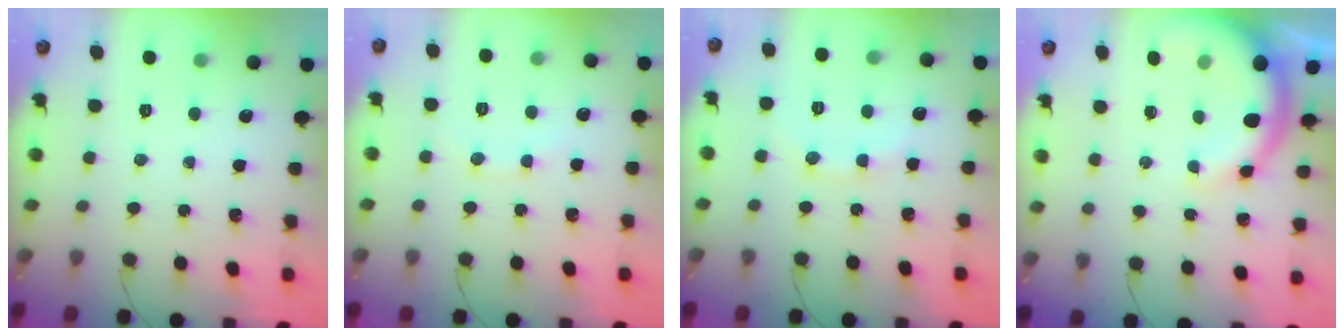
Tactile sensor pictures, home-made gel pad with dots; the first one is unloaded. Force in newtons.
{"total": 4.0, "press": 3.9, "slide": 1.1}
{"total": 9.2, "press": 9.1, "slide": 1.0}
{"total": 10.2, "press": 10.0, "slide": 2.1}